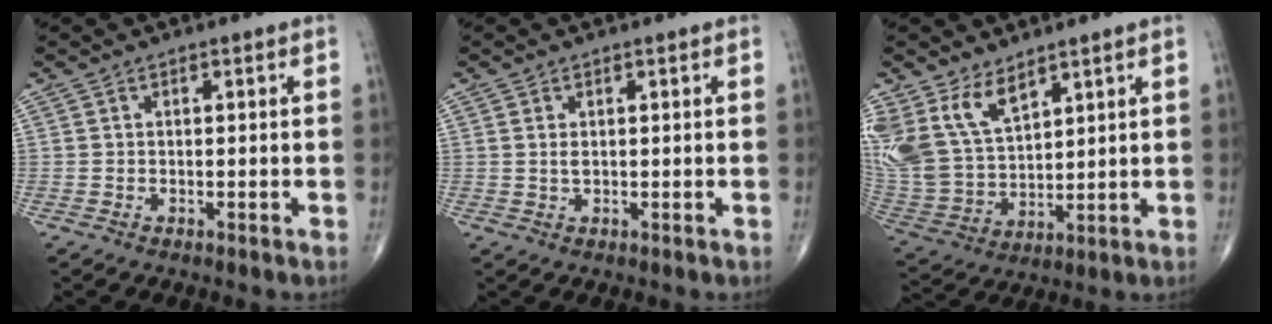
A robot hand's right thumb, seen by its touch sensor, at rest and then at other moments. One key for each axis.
{"total": 1.4, "fx": 0.3, "fy": 0.7, "fz": 1.2, "tx": -0.023, "ty": -0.002, "tz": 0.010}
{"total": 14.0, "fx": 8.4, "fy": 7.6, "fz": 8.2, "tx": -0.160, "ty": -0.034, "tz": 0.189}